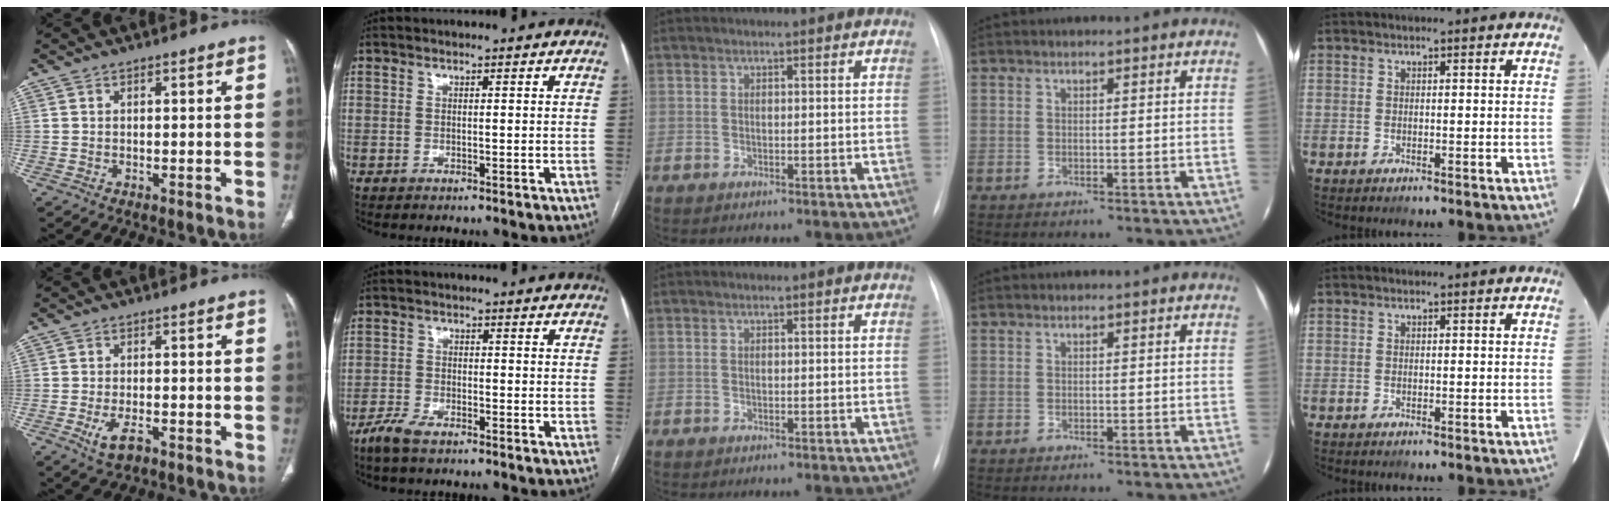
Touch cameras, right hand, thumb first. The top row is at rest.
{"thumb": {"total": 4.3, "force": [-2.2, 1.9, 3.2], "torque": [-0.062, 0.004, -0.035]}, "index": {"total": 4.0, "force": [-3.2, 1.0, 2.3], "torque": [-0.055, -0.005, -0.062]}}